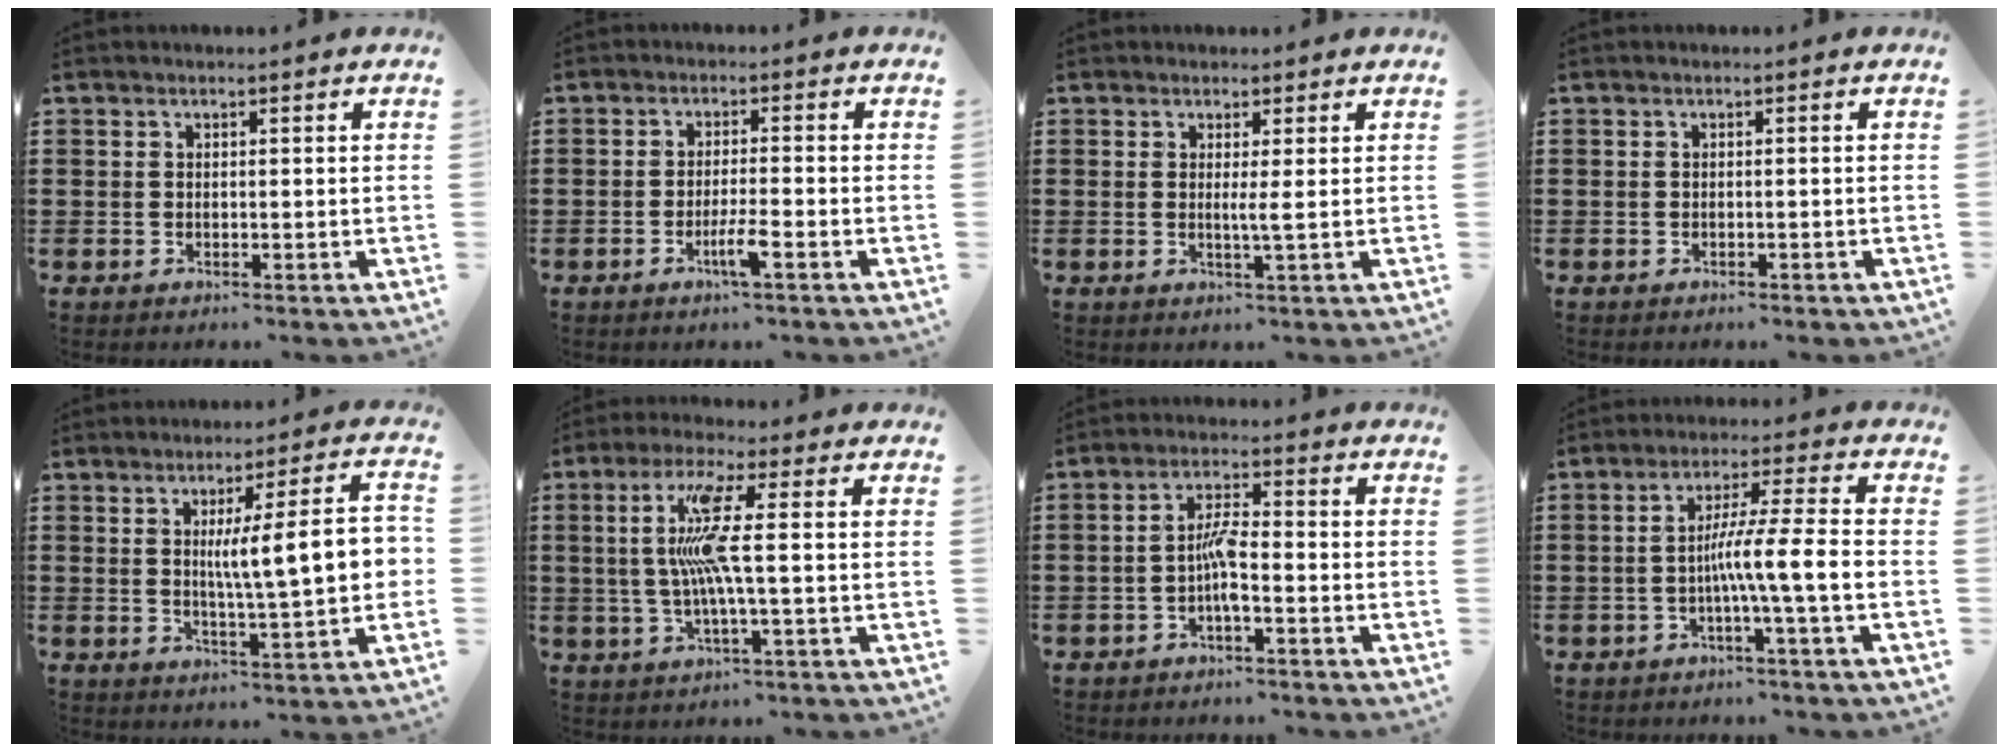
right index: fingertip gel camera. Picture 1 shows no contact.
{"total": 3.7, "force": [-1.8, 0.1, 3.2], "torque": [-0.061, -0.009, -0.034]}
{"total": 2.0, "force": [0.3, -0.4, 1.9], "torque": [-0.038, -0.008, 0.002]}
{"total": 0.5, "force": [-0.5, 0.2, 0.2], "torque": [-0.006, -0.002, -0.009]}
{"total": 10.6, "force": [1.2, 1.3, 10.5], "torque": [-0.172, -0.002, 0.014]}
{"total": 9.1, "force": [0.6, 0.2, 9.1], "torque": [-0.198, -0.015, -0.004]}
{"total": 4.5, "force": [-1.4, 1.0, 4.2], "torque": [-0.090, 0.000, -0.031]}
{"total": 7.9, "force": [-2.0, -0.4, 7.6], "torque": [-0.132, -0.004, -0.039]}